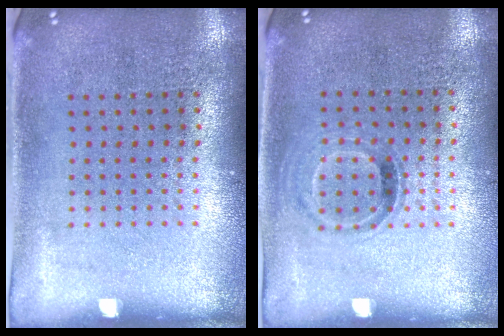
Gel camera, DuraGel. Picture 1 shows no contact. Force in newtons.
{"total": 0.8, "press": 0.7, "slide": 0.4}